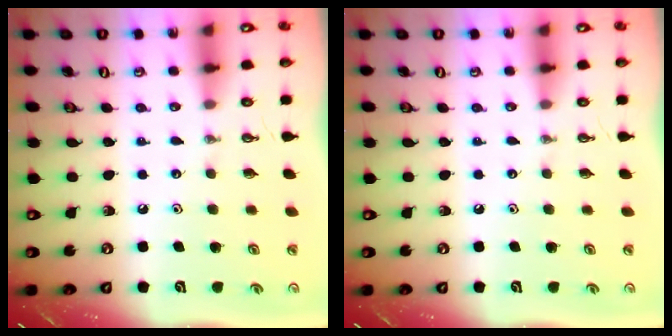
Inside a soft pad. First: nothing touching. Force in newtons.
{"total": 0.0}